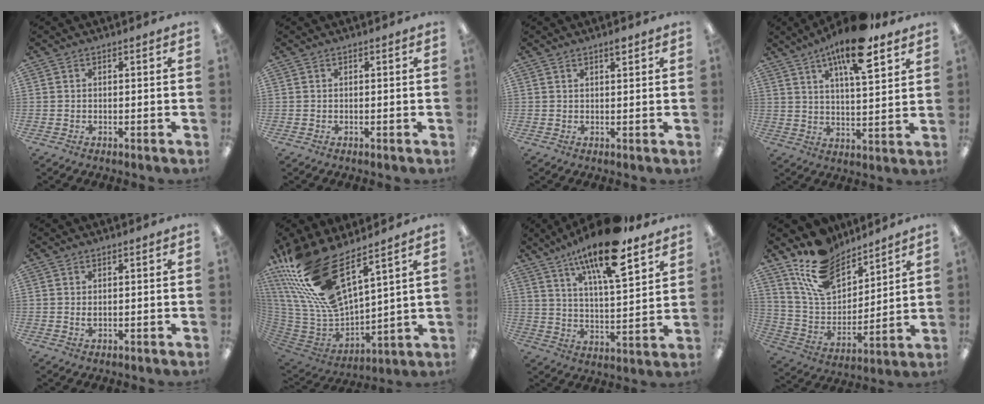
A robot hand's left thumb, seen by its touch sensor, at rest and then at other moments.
{"total": 0.0}
{"total": 2.1, "force": [1.7, 0.4, 1.2], "torque": [-0.018, -0.003, 0.027]}
{"total": 14.8, "force": [9.8, 4.4, 10.3], "torque": [-0.163, -0.046, 0.159]}
{"total": 1.6, "force": [0.6, 0.5, 1.4], "torque": [-0.028, 0.001, 0.010]}
{"total": 23.5, "force": [15.5, 8.7, 15.3], "torque": [-0.320, -0.105, 0.279]}
{"total": 18.0, "force": [12.7, 4.8, 11.9], "torque": [-0.203, -0.069, 0.208]}
{"total": 17.0, "force": [12.7, 8.8, 7.1], "torque": [-0.158, -0.065, 0.239]}